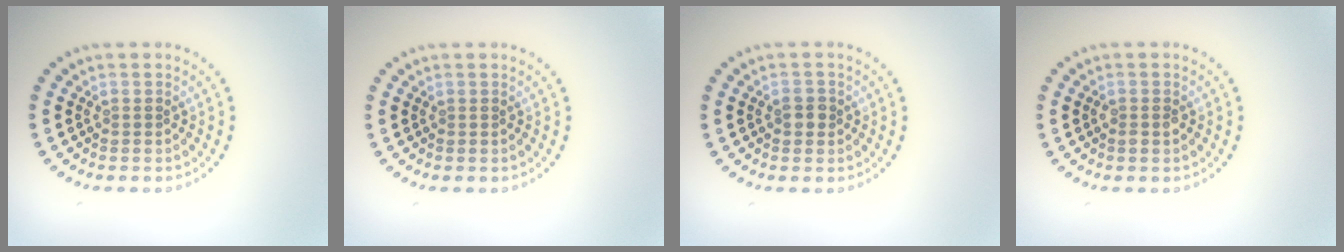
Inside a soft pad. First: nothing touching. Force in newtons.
{"total": 0.0}
{"total": 1.3, "press": 1.3, "slide": 0.2}
{"total": 1.0, "press": 1.0, "slide": 0.2}